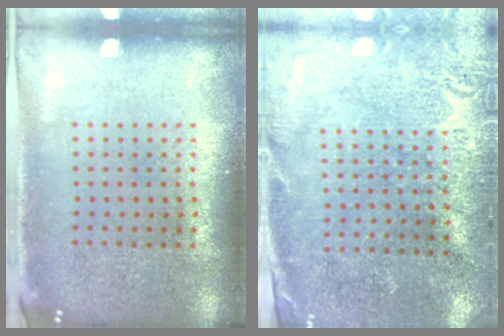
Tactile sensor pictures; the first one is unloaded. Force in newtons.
{"total": 2.7, "press": 2.6, "slide": 0.5}